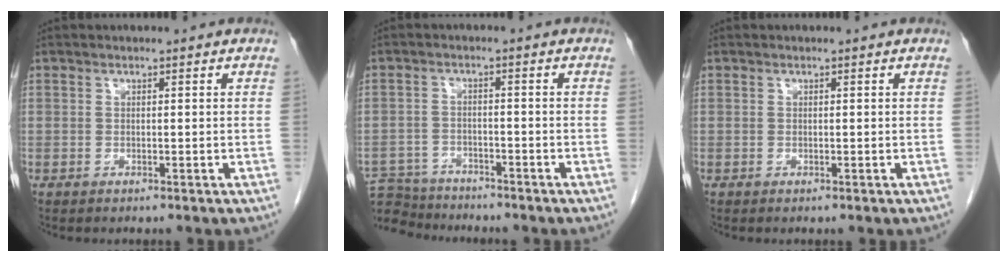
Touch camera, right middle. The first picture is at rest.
{"total": 8.4, "force": [-8.1, 2.3, 0.9], "torque": [-0.019, 0.004, -0.137]}
{"total": 0.0}